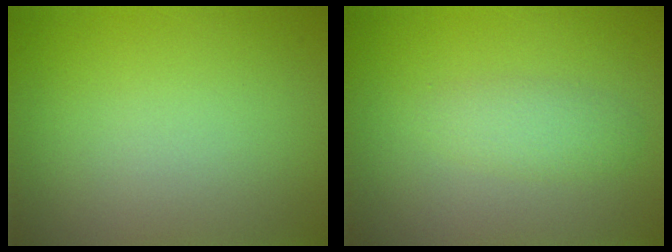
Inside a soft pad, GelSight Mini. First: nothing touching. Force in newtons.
{"total": 1.8, "press": 1.8, "slide": 0.0}